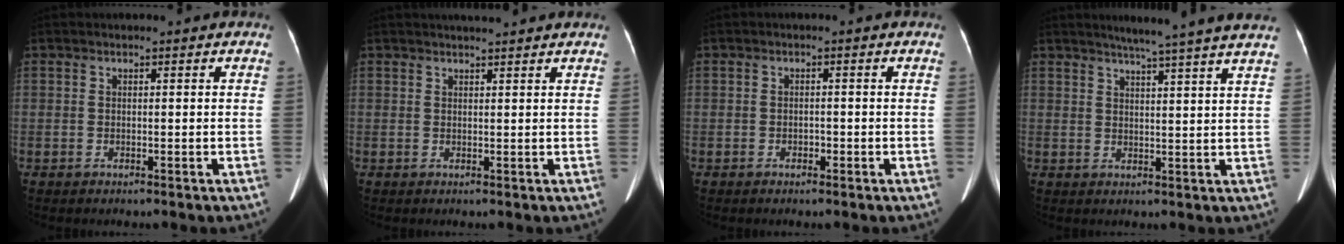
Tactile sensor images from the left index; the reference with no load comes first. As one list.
[{"total": 4.0, "force": [3.7, 0.0, 1.6], "torque": [-0.022, 0.018, 0.043]}, {"total": 0.9, "force": [-0.6, 0.5, 0.4], "torque": [-0.006, 0.001, -0.012]}, {"total": 13.4, "force": [11.5, -1.3, 6.8], "torque": [-0.095, -0.008, 0.130]}]